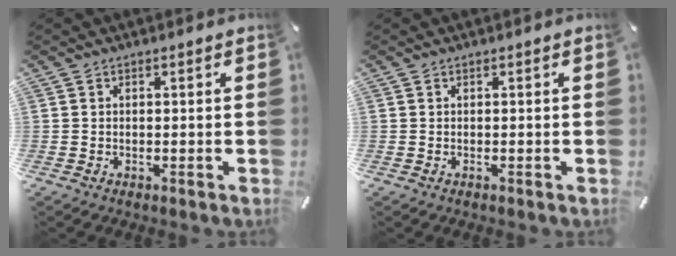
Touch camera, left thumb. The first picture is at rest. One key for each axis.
{"total": 0.0}